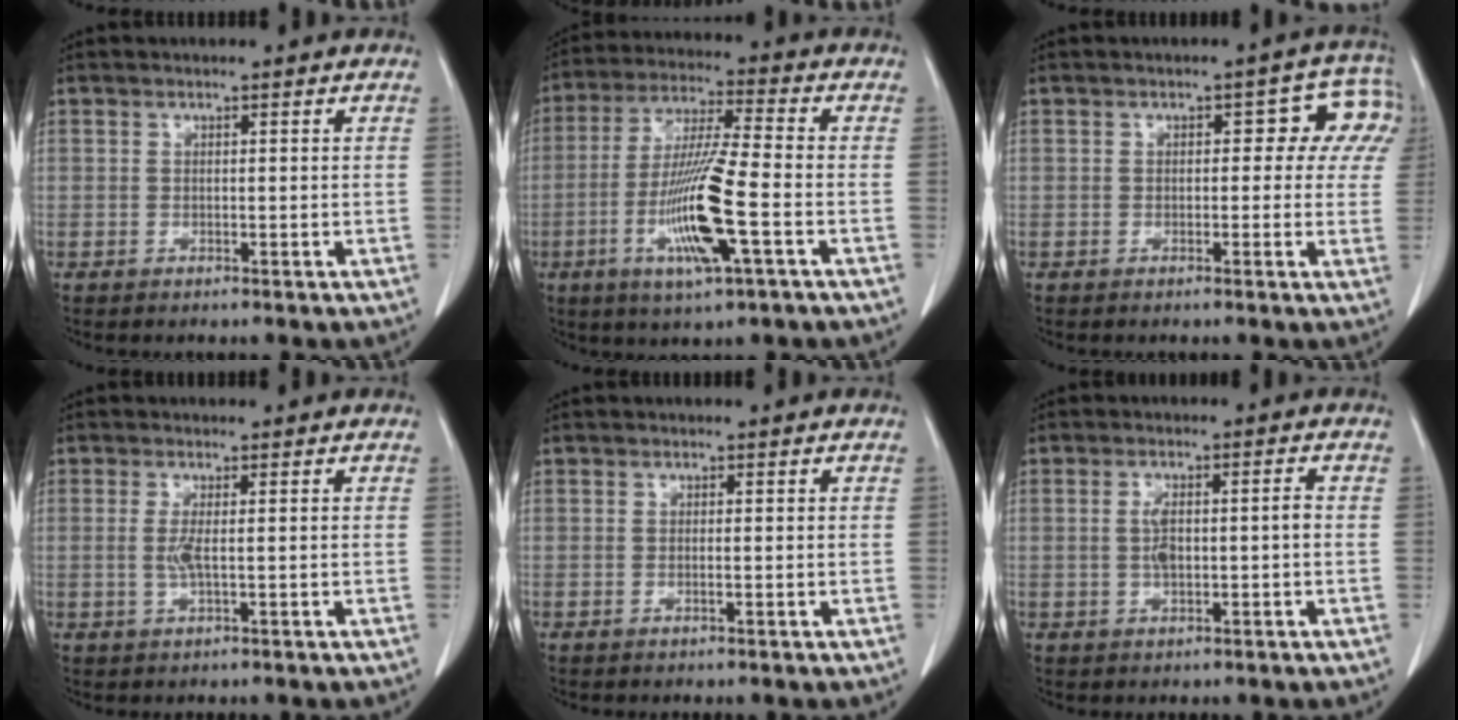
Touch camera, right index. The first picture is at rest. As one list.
[{"total": 13.5, "force": [-4.1, 0.6, 12.8], "torque": [-0.255, -0.015, -0.080]}, {"total": 6.0, "force": [1.3, 3.6, 4.6], "torque": [-0.029, 0.036, 0.009]}, {"total": 2.3, "force": [-0.1, 0.1, 2.3], "torque": [-0.054, -0.003, -0.001]}, {"total": 0.5, "force": [-0.2, 0.0, 0.5], "torque": [-0.009, 0.001, -0.003]}, {"total": 4.4, "force": [-0.4, 1.1, 4.2], "torque": [-0.089, 0.009, -0.006]}]